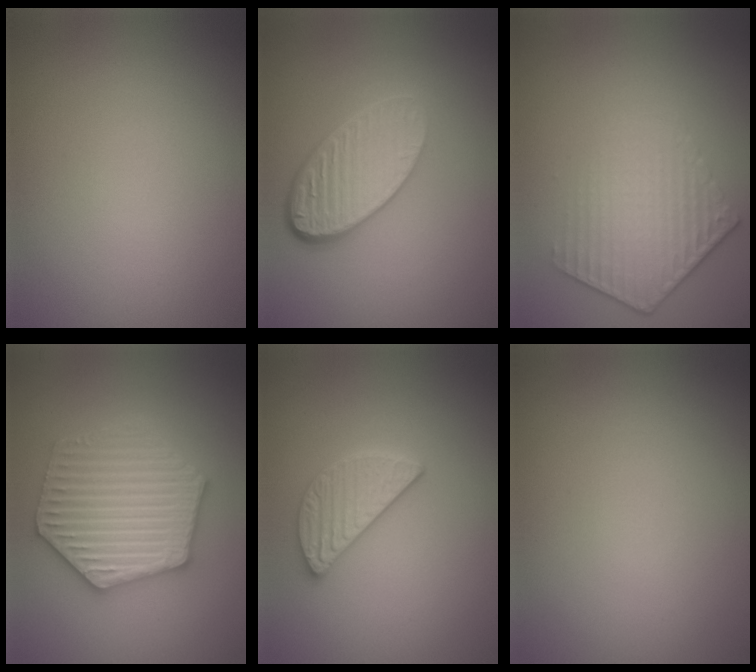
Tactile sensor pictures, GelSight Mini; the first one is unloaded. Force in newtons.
{"total": 5.3, "press": 3.8, "slide": 3.6}
{"total": 4.4, "press": 3.0, "slide": 3.1}
{"total": 6.3, "press": 6.3, "slide": 1.0}
{"total": 2.9, "press": 2.6, "slide": 1.1}
{"total": 0.0}